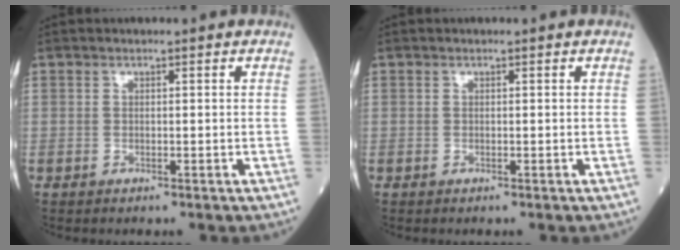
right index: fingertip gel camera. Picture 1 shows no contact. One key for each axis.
{"total": 0.0}